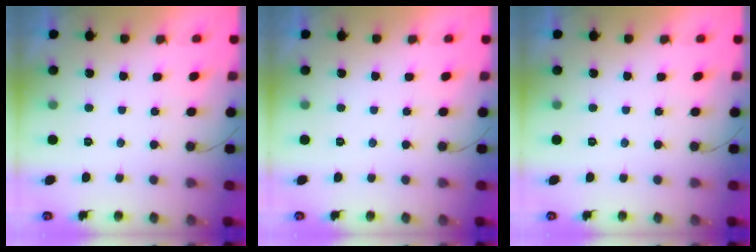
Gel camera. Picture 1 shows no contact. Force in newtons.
{"total": 0.0}
{"total": 0.0}